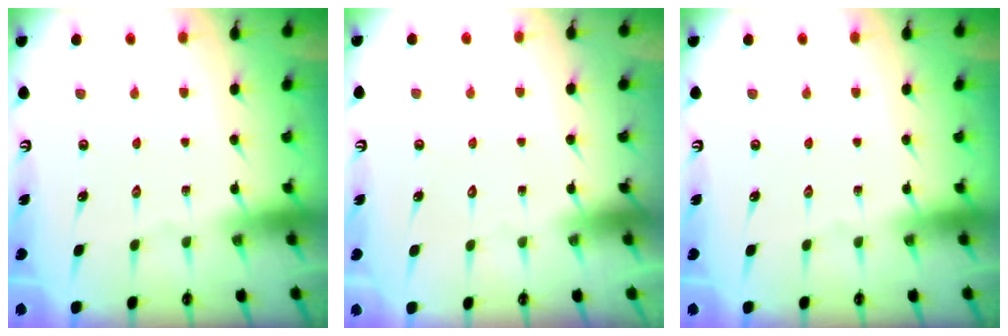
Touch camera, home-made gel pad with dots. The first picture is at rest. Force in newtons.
{"total": 1.7, "press": 1.6, "slide": 0.2}
{"total": 0.0}